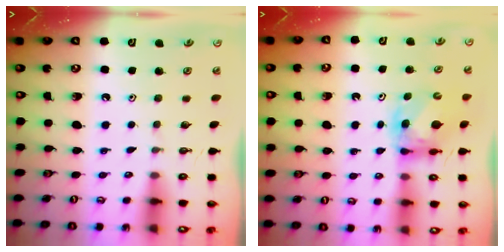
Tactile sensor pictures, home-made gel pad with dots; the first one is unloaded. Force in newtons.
{"total": 6.3, "press": 6.3, "slide": 0.7}